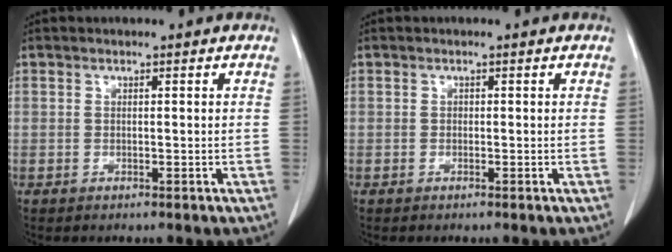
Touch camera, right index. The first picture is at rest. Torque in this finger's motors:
{"motor_torque": [0.05, -0.08, -0.02, 0.00]}